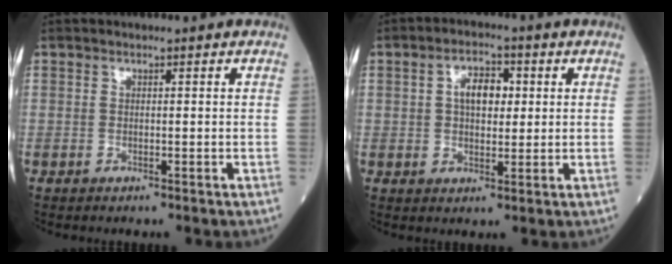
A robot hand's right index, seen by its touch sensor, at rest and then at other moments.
{"total": 5.4, "force": [1.1, 3.0, 4.4], "torque": [-0.075, 0.014, 0.018]}